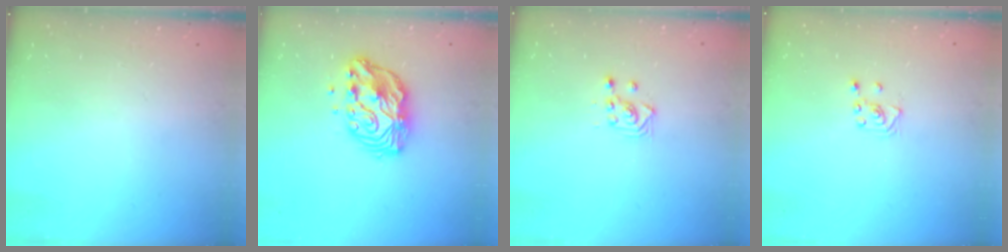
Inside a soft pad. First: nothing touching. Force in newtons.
{"total": 11.3, "press": 11.3, "slide": 1.0}
{"total": 3.0, "press": 3.0, "slide": 0.5}
{"total": 3.0, "press": 2.9, "slide": 0.3}